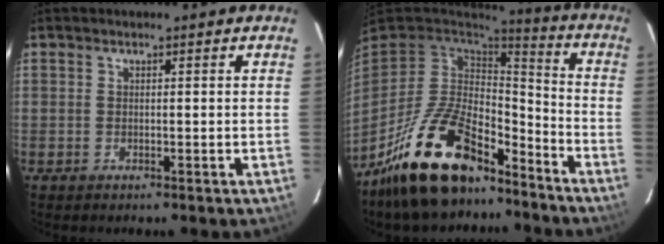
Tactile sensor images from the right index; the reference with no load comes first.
{"total": 20.7, "force": [-14.4, 8.7, 12.0], "torque": [-0.242, -0.006, -0.242]}